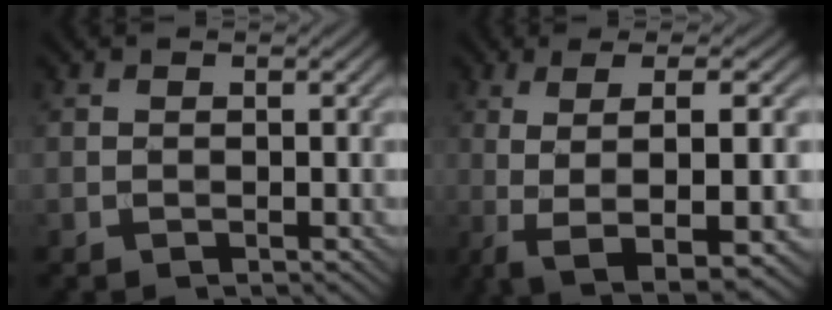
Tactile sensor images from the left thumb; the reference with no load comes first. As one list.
[{"total": 9.3, "force": [-1.5, 2.2, 8.9], "torque": [-0.148, 0.007, -0.024]}]